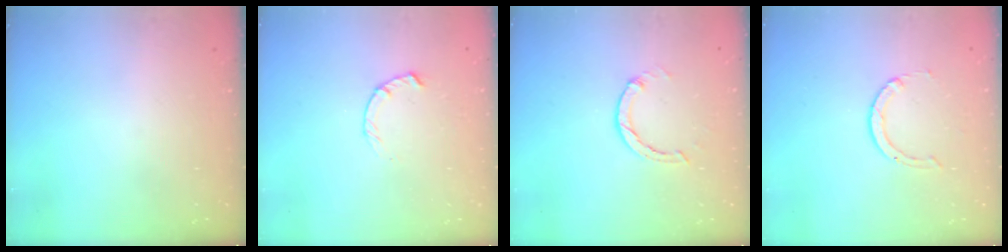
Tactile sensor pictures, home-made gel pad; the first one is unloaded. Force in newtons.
{"total": 1.8, "press": 1.8, "slide": 0.3}
{"total": 1.3, "press": 1.2, "slide": 0.3}
{"total": 2.0, "press": 2.0, "slide": 0.2}